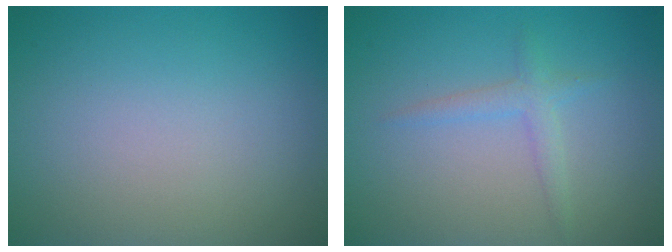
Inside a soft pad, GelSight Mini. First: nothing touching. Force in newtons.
{"total": 1.6, "press": 1.6, "slide": 0.1}